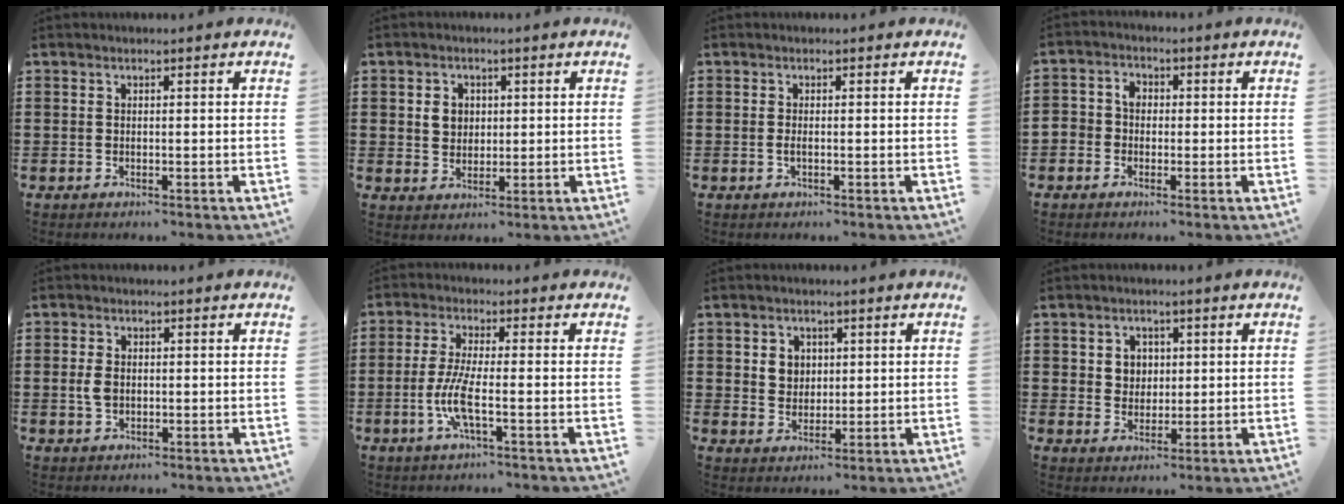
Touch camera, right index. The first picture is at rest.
{"total": 3.1, "force": [0.6, 2.7, 1.3], "torque": [-0.036, 0.010, 0.010]}
{"total": 0.8, "force": [-0.2, 0.2, 0.7], "torque": [-0.013, -0.002, -0.003]}
{"total": 2.8, "force": [-1.2, 2.4, 0.9], "torque": [-0.027, 0.009, -0.028]}
{"total": 2.7, "force": [0.0, 1.8, 2.0], "torque": [-0.048, 0.003, -0.004]}
{"total": 6.4, "force": [-1.9, 1.1, 6.1], "torque": [-0.137, -0.015, -0.043]}
{"total": 3.2, "force": [1.1, 2.8, 1.0], "torque": [-0.030, 0.010, 0.018]}
{"total": 3.2, "force": [0.9, 3.0, 0.7], "torque": [-0.028, 0.011, 0.015]}